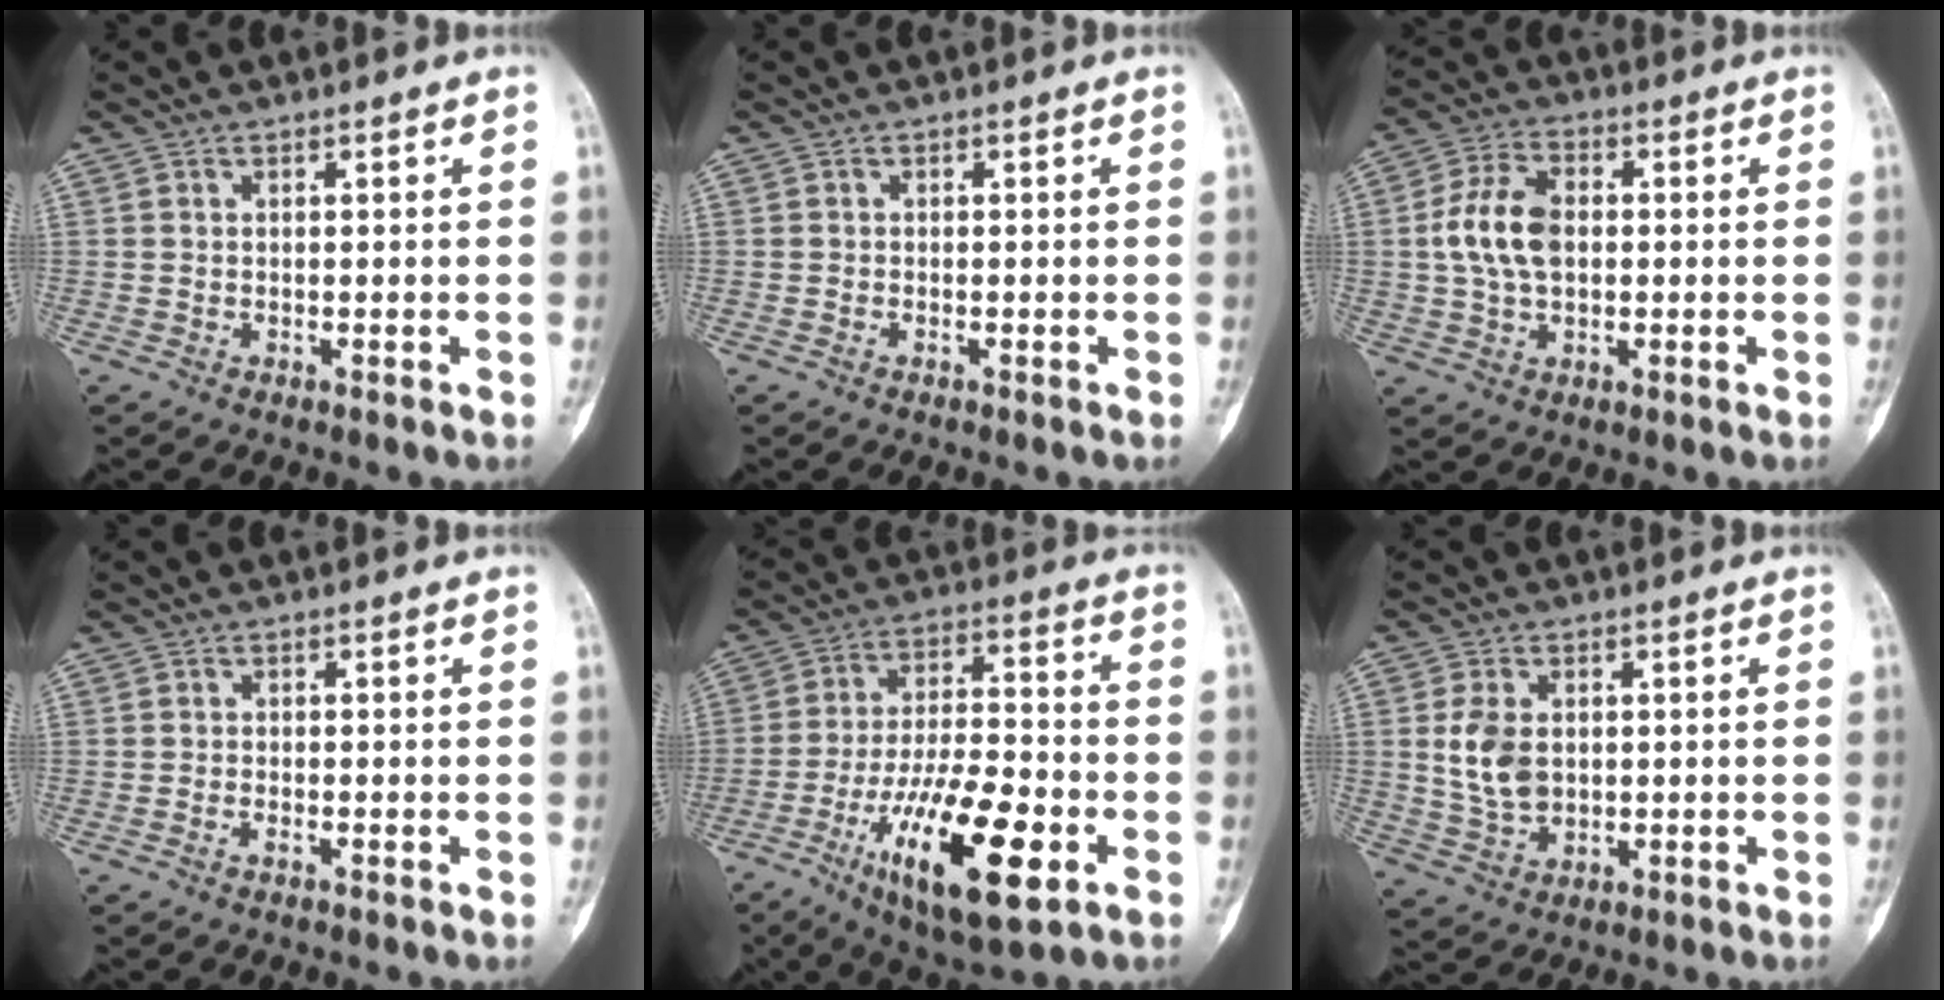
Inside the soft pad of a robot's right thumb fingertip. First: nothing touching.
{"total": 0.0}
{"total": 9.8, "force": [0.3, 6.3, 7.5], "torque": [-0.140, 0.015, 0.003]}
{"total": 0.9, "force": [-0.6, 0.3, 0.5], "torque": [-0.011, 0.005, -0.012]}
{"total": 20.4, "force": [-8.0, 7.0, 17.4], "torque": [-0.299, 0.024, -0.127]}
{"total": 7.4, "force": [0.7, 5.0, 5.4], "torque": [-0.097, -0.003, 0.021]}